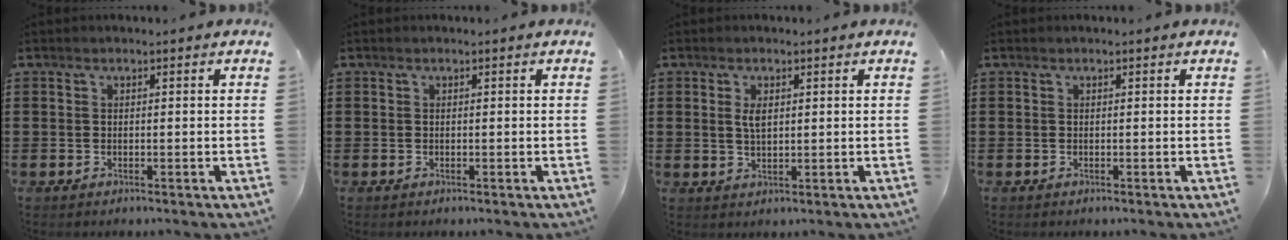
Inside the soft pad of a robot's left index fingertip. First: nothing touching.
{"total": 0.0}
{"total": 2.5, "force": [0.8, 0.9, 2.2], "torque": [-0.047, 0.004, 0.013]}
{"total": 0.0}